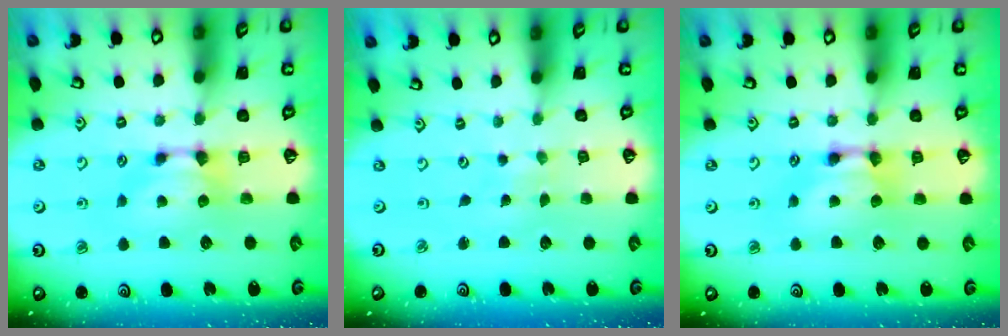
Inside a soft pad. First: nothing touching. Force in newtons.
{"total": 5.9, "press": 5.9, "slide": 0.2}
{"total": 2.1, "press": 2.1, "slide": 0.1}